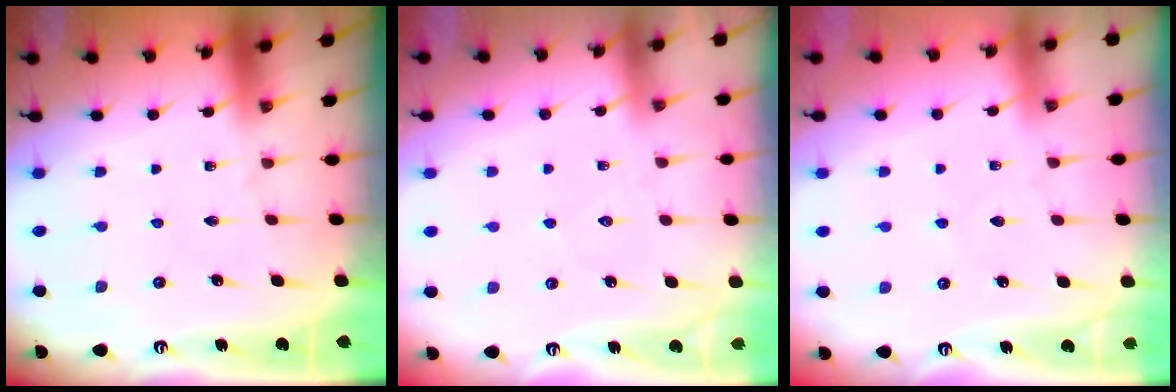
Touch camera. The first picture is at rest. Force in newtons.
{"total": 2.9, "press": 2.8, "slide": 0.3}
{"total": 2.5, "press": 2.4, "slide": 0.4}